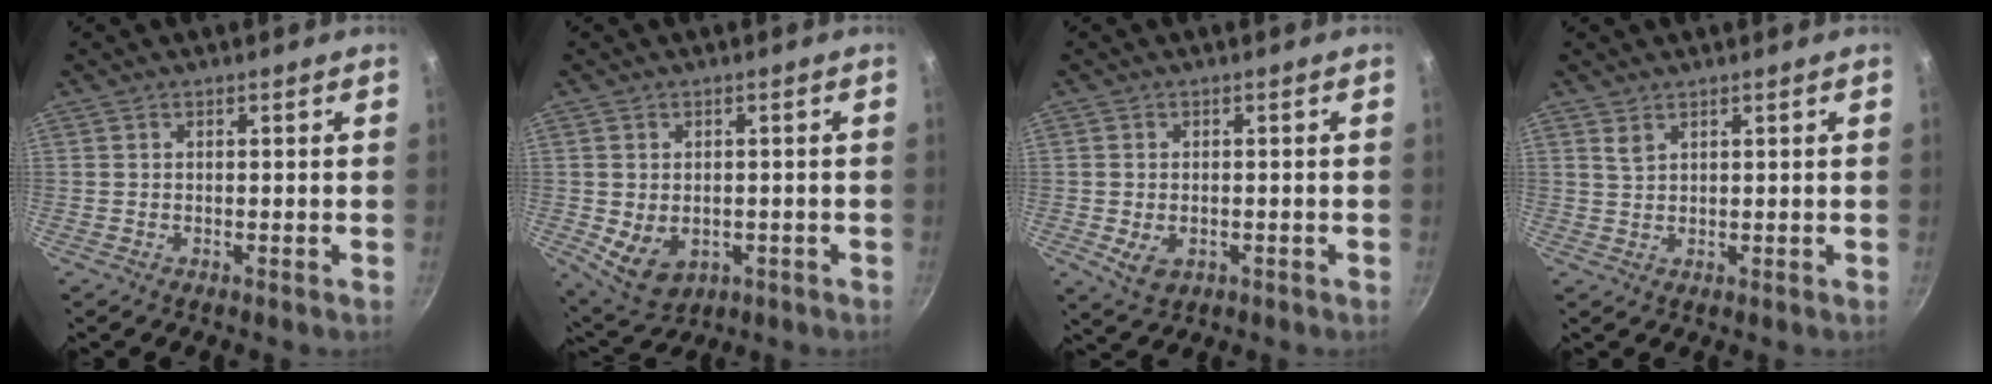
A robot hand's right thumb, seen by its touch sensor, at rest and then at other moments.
{"total": 7.4, "force": [-1.1, 5.5, 4.9], "torque": [-0.069, -0.010, 0.004]}
{"total": 4.4, "force": [-1.0, 3.2, 2.9], "torque": [-0.046, -0.006, -0.007]}
{"total": 1.8, "force": [1.3, 0.8, 0.9], "torque": [-0.015, -0.007, 0.028]}